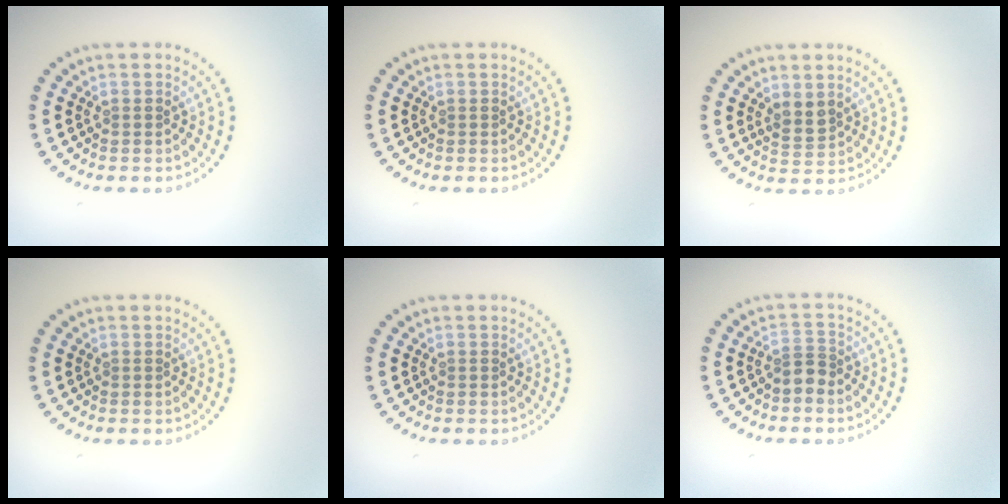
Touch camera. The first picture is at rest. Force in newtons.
{"total": 0.0}
{"total": 1.7, "press": 1.5, "slide": 0.8}
{"total": 0.0}
{"total": 0.0}
{"total": 1.8, "press": 1.5, "slide": 1.1}